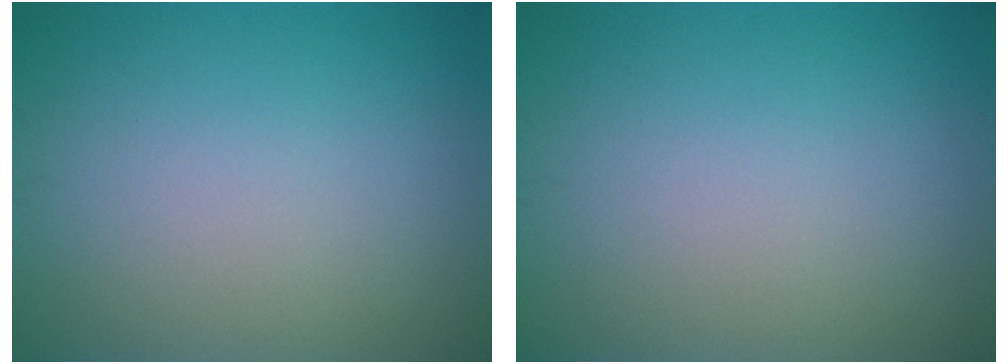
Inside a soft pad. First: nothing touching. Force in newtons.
{"total": 0.0}